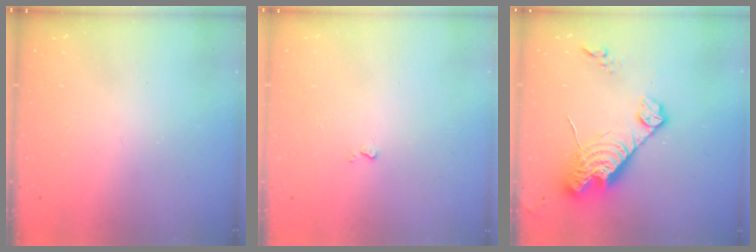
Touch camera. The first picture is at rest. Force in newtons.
{"total": 3.3, "press": 3.2, "slide": 0.5}
{"total": 14.8, "press": 14.8, "slide": 1.1}